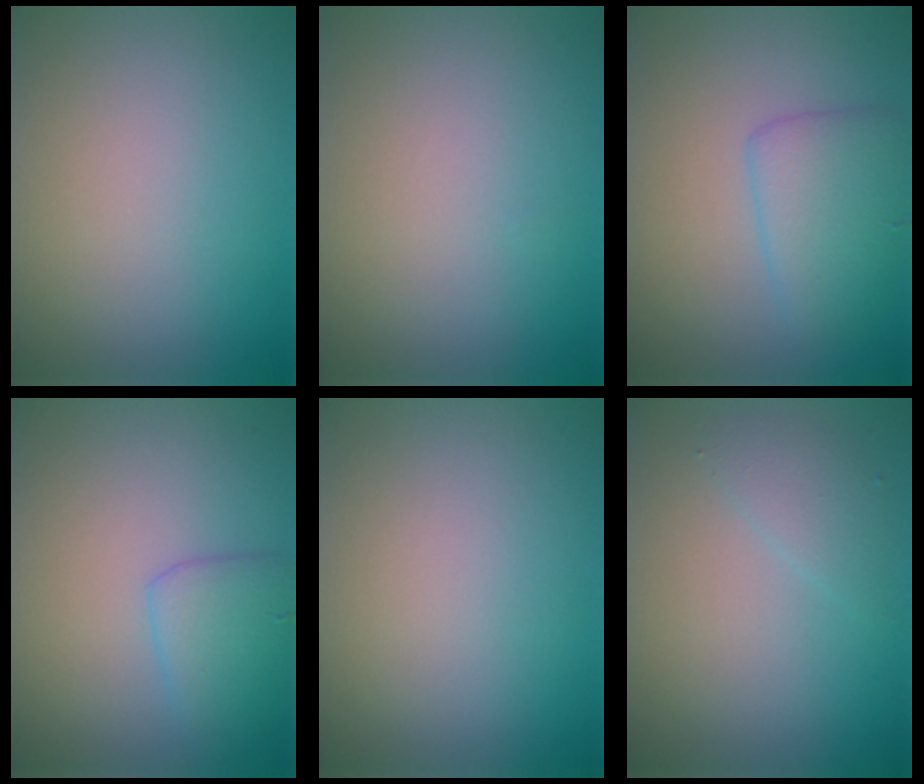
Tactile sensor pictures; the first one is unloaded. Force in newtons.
{"total": 0.0}
{"total": 3.5, "press": 3.5, "slide": 0.3}
{"total": 2.8, "press": 2.8, "slide": 0.1}
{"total": 0.0}
{"total": 1.6, "press": 1.6, "slide": 0.3}